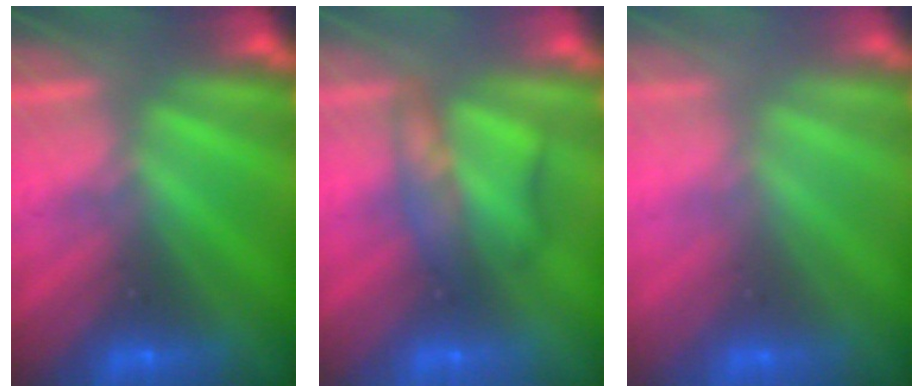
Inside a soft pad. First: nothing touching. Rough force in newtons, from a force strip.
{"total": 2.3}
{"total": 2.9}